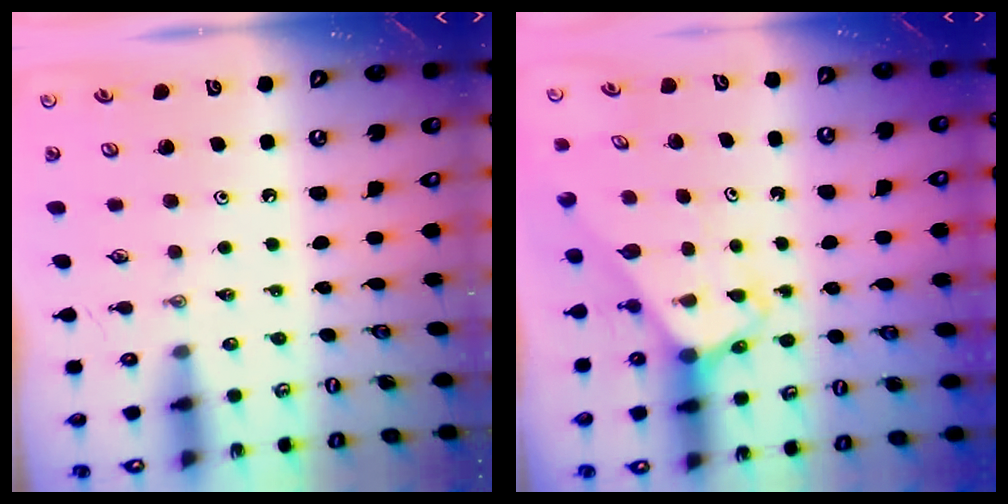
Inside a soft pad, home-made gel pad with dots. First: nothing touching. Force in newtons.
{"total": 2.9, "press": 2.9, "slide": 0.2}